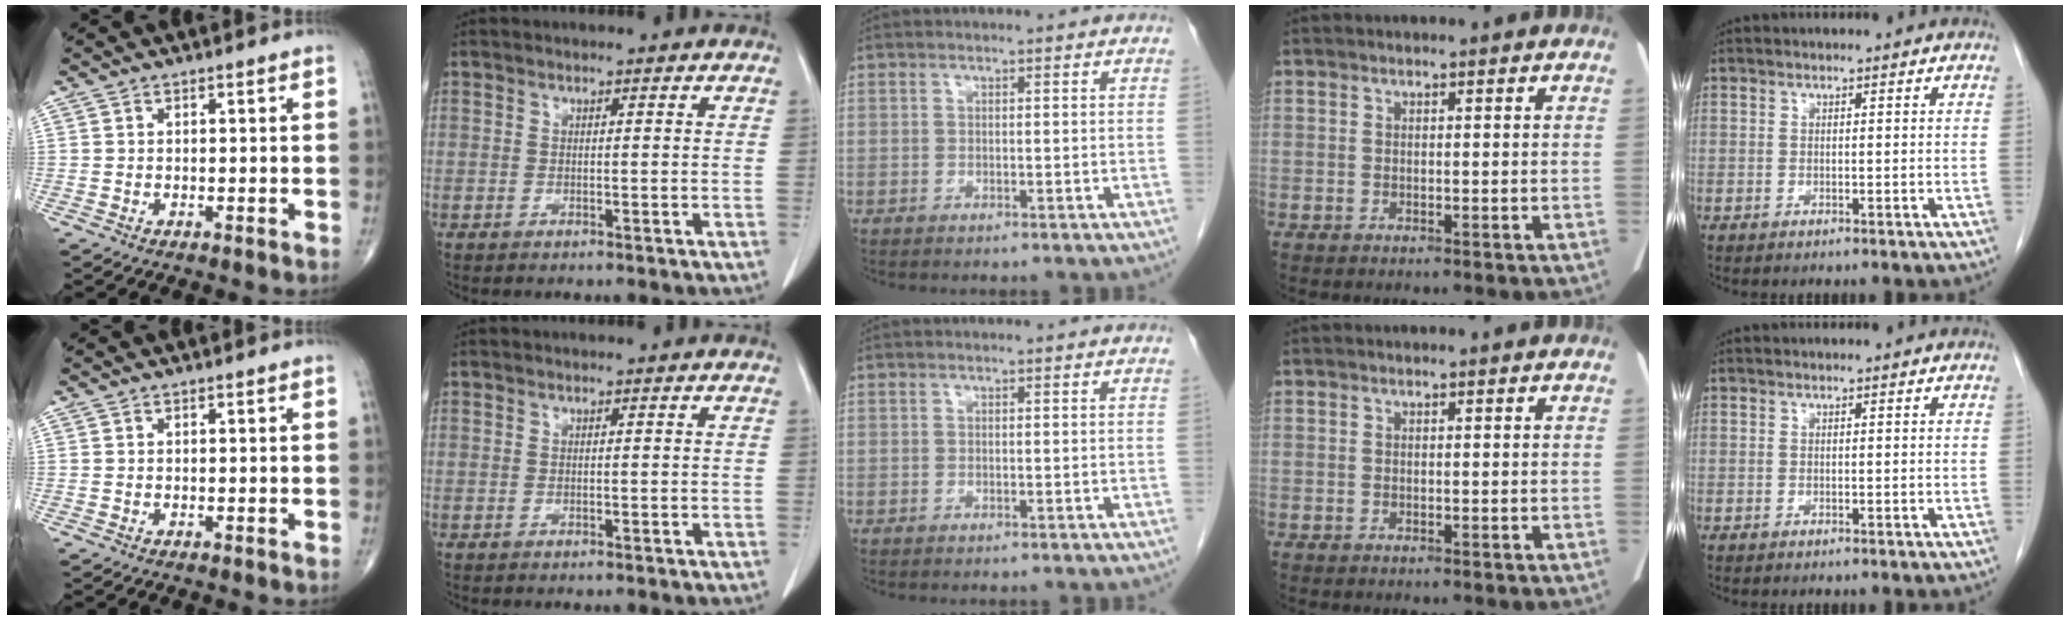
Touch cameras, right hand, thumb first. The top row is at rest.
{}